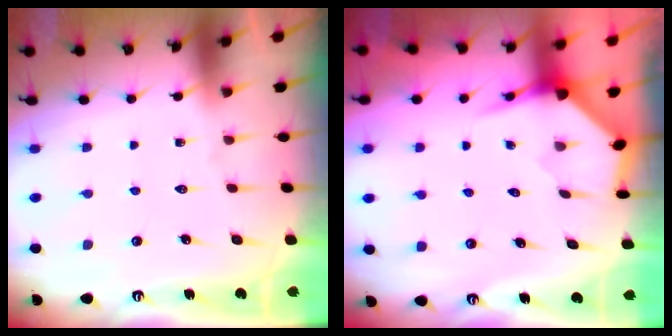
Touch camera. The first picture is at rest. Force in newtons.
{"total": 3.9, "press": 3.9, "slide": 0.3}